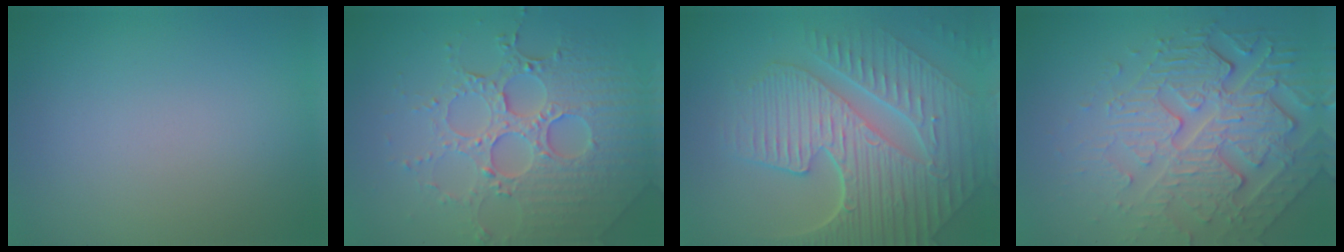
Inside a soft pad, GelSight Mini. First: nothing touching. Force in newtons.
{"total": 6.9, "press": 5.3, "slide": 4.5}
{"total": 9.2, "press": 6.2, "slide": 6.8}
{"total": 7.4, "press": 5.4, "slide": 5.1}